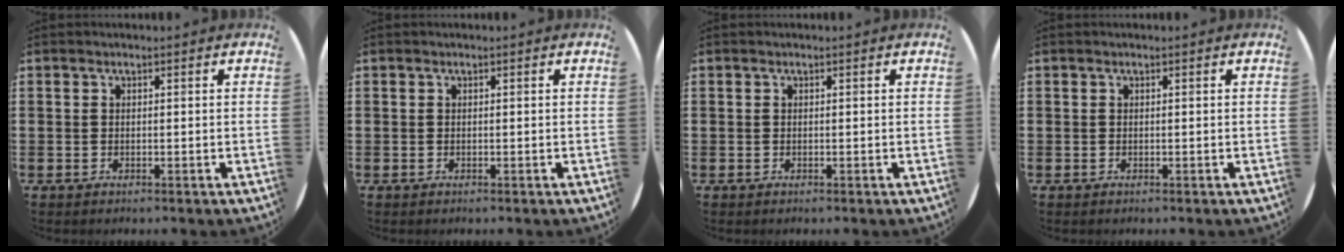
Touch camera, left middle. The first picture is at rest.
{"total": 0.0}
{"total": 0.0}
{"total": 0.0}